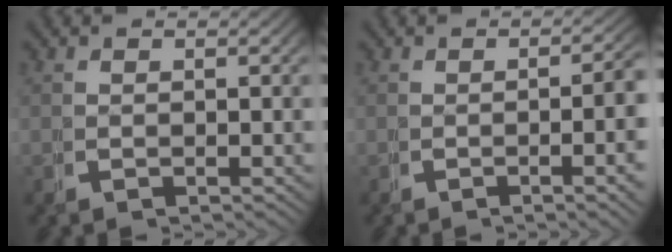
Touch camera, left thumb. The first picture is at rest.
{"total": 4.1, "force": [-0.8, 0.7, 4.0], "torque": [-0.054, 0.002, -0.012]}